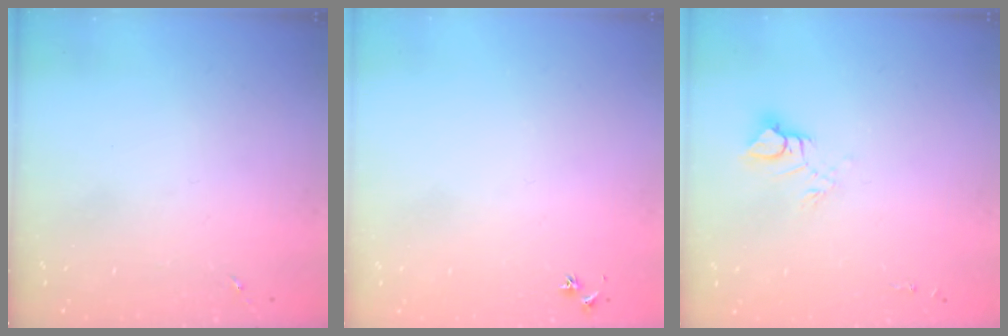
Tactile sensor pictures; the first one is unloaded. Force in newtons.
{"total": 2.9, "press": 2.8, "slide": 0.3}
{"total": 6.3, "press": 6.3, "slide": 0.5}